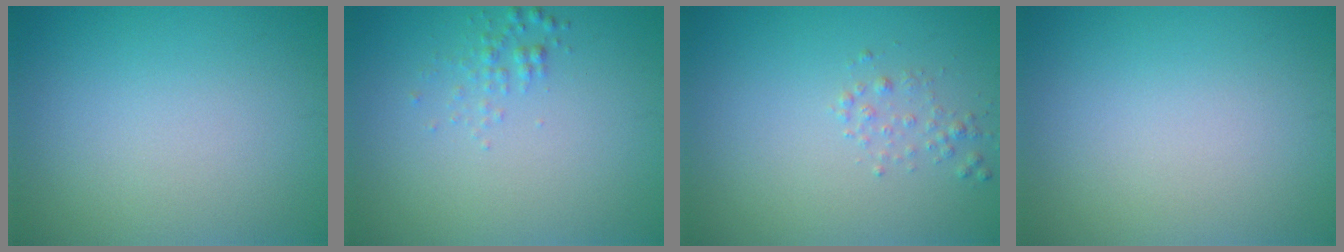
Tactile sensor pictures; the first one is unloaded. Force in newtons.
{"total": 1.1, "press": 1.1, "slide": 0.0}
{"total": 1.0, "press": 1.0, "slide": 0.0}
{"total": 0.0}